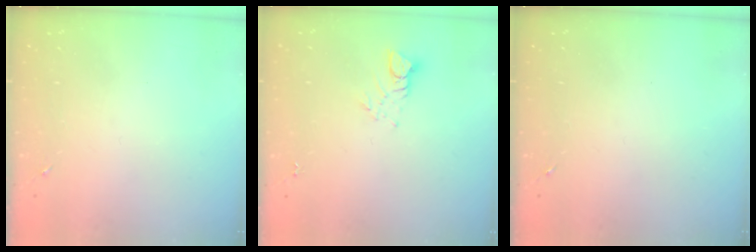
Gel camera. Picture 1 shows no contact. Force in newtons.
{"total": 3.5, "press": 3.5, "slide": 0.3}
{"total": 0.0}